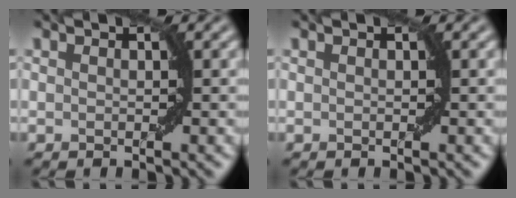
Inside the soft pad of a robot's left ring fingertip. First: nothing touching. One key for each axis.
{"total": 0.0}